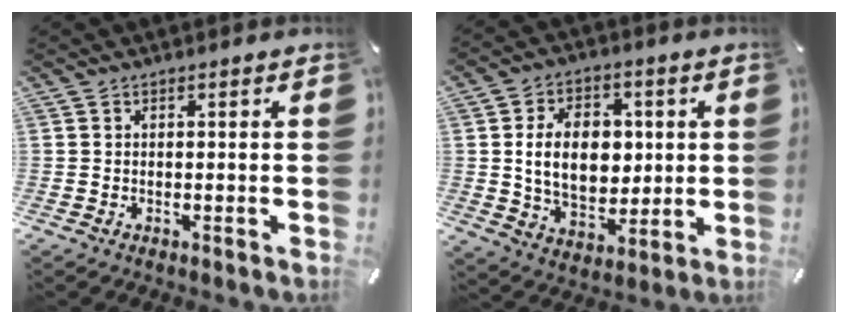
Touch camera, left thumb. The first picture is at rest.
{"total": 13.8, "force": [1.4, 9.9, 9.6], "torque": [-0.181, 0.009, 0.024]}